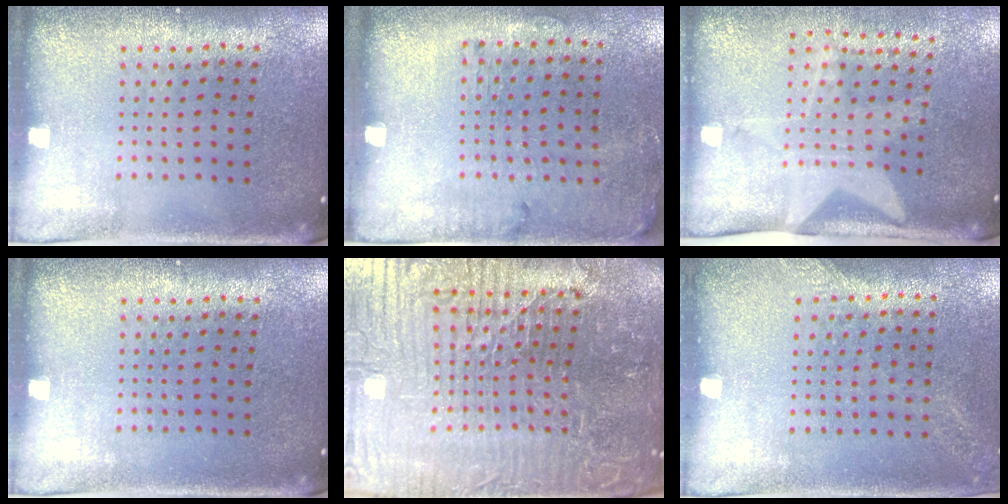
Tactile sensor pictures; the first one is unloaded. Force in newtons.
{"total": 1.7, "press": 1.2, "slide": 1.2}
{"total": 2.0, "press": 1.5, "slide": 1.4}
{"total": 0.0}
{"total": 7.9, "press": 7.0, "slide": 3.6}
{"total": 1.2, "press": 1.2, "slide": 0.4}